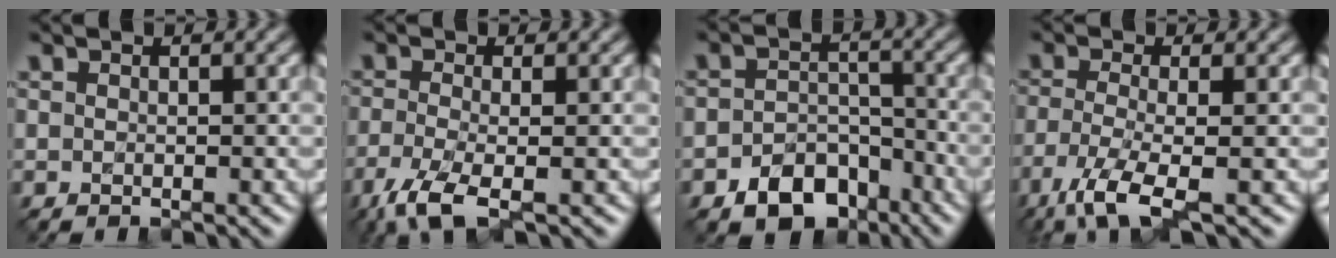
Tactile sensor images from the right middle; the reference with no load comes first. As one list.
[{"total": 4.0, "force": [-2.4, 0.9, 3.0], "torque": [-0.074, -0.003, -0.059]}, {"total": 5.2, "force": [-3.5, 3.2, 2.1], "torque": [-0.035, 0.004, -0.057]}, {"total": 5.3, "force": [-3.2, 1.2, 4.0], "torque": [-0.092, -0.004, -0.070]}]